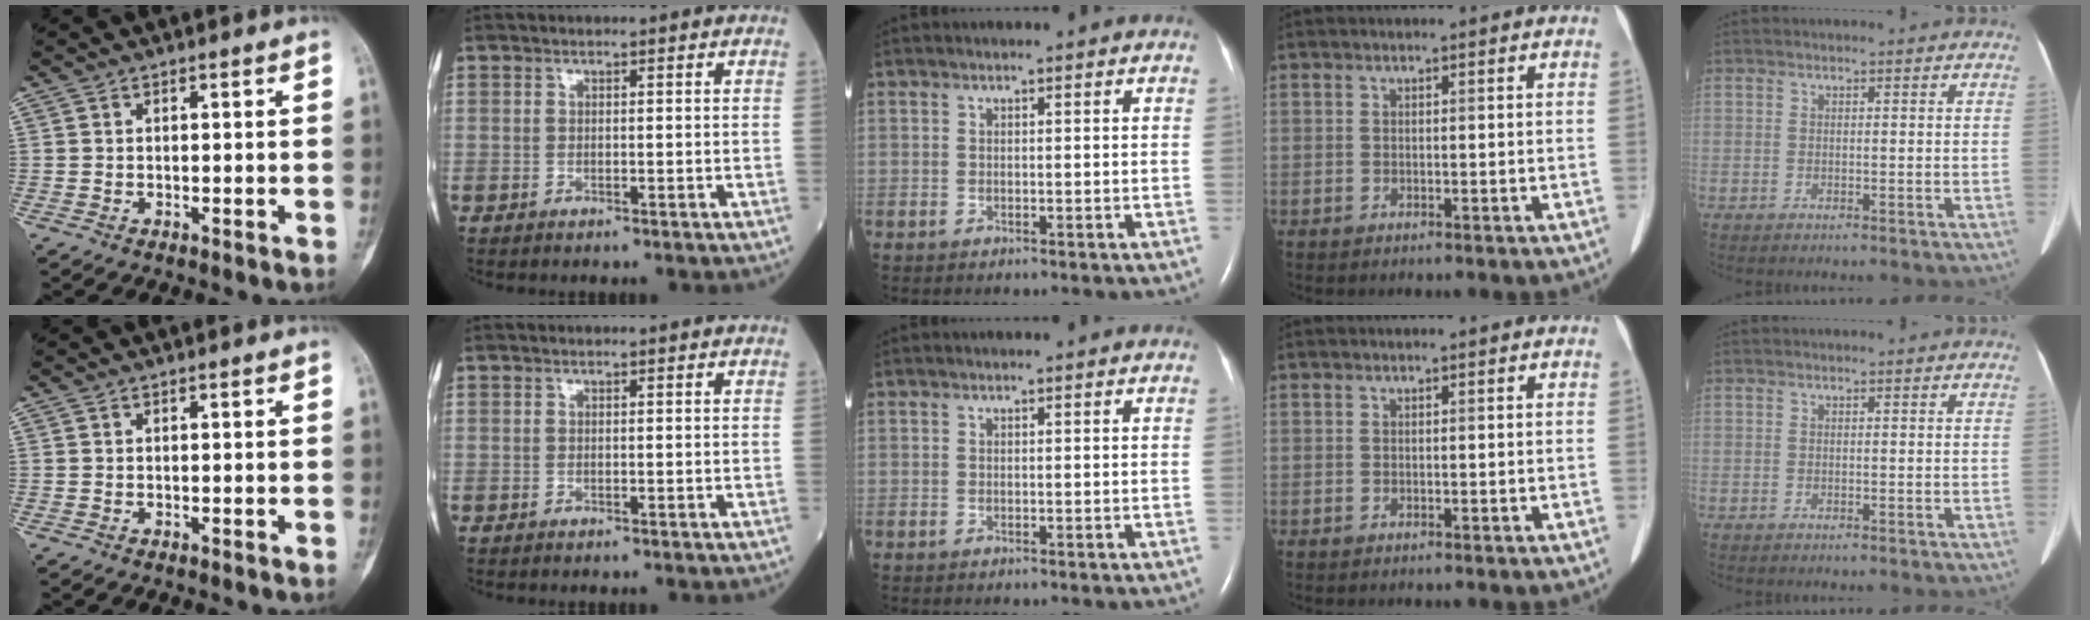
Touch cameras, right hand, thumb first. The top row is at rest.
{}